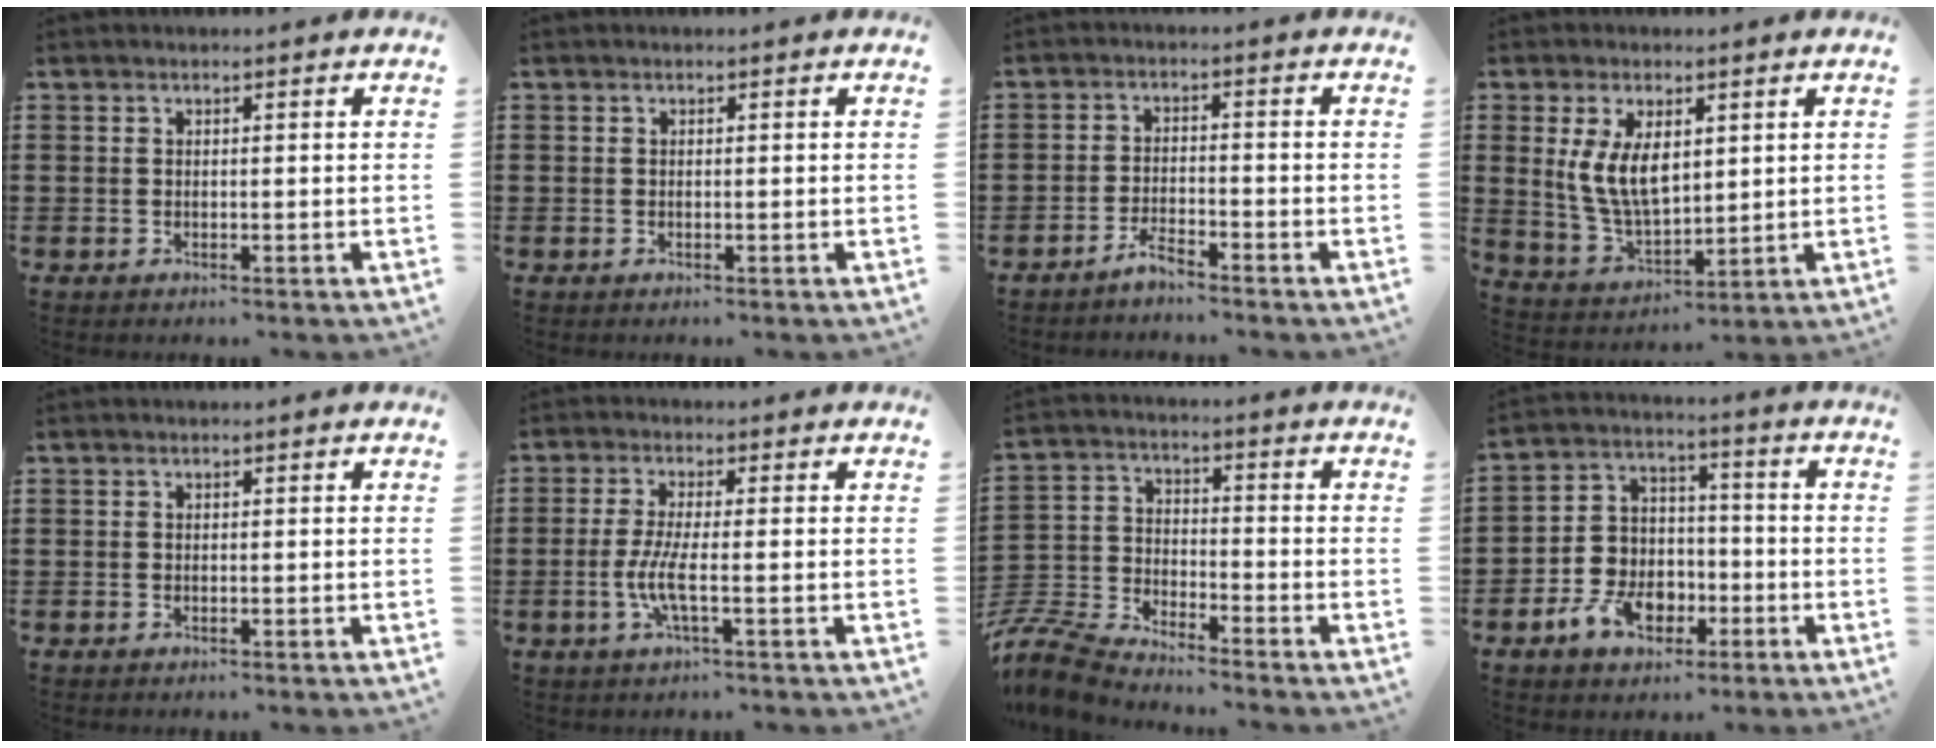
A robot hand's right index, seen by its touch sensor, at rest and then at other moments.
{"total": 0.0}
{"total": 2.9, "force": [-2.8, 0.2, 0.8], "torque": [-0.017, 0.007, -0.055]}
{"total": 8.3, "force": [2.1, 4.5, 6.7], "torque": [-0.150, 0.007, 0.037]}
{"total": 0.0}
{"total": 5.2, "force": [-1.4, 0.7, 4.9], "torque": [-0.115, -0.013, -0.035]}
{"total": 8.0, "force": [-7.8, 0.9, 1.6], "torque": [-0.064, -0.001, -0.164]}
{"total": 7.7, "force": [-3.3, 6.1, 3.4], "torque": [-0.092, 0.023, -0.063]}